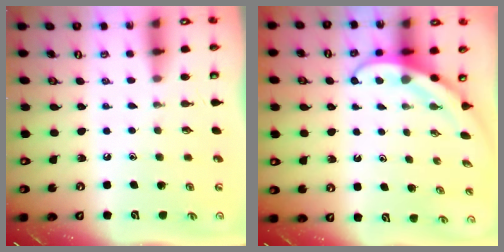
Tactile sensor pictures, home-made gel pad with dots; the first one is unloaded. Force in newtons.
{"total": 3.7, "press": 3.7, "slide": 0.3}